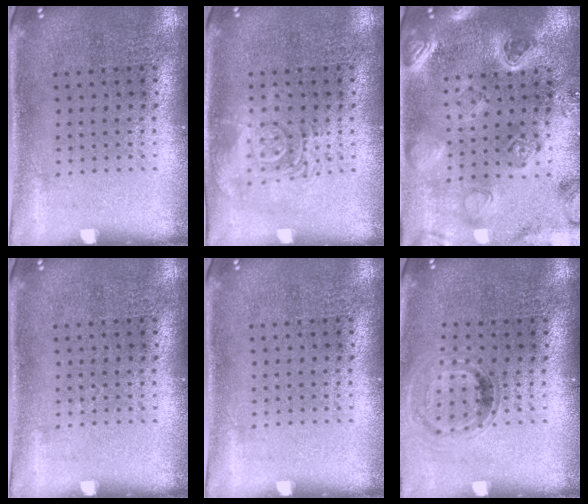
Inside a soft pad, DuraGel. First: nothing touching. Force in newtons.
{"total": 2.8, "press": 2.8, "slide": 0.4}
{"total": 2.3, "press": 2.3, "slide": 0.2}
{"total": 0.0}
{"total": 0.0}
{"total": 0.8, "press": 0.8, "slide": 0.1}